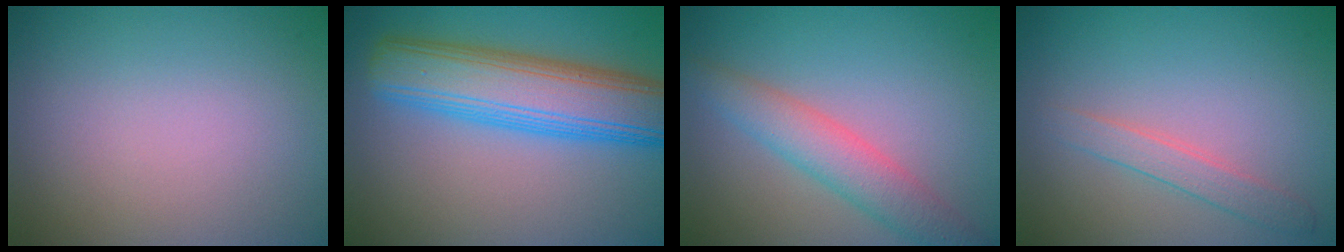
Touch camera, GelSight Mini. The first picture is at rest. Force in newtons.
{"total": 8.9, "press": 8.9, "slide": 0.3}
{"total": 3.8, "press": 3.8, "slide": 0.2}
{"total": 1.8, "press": 1.8, "slide": 0.1}